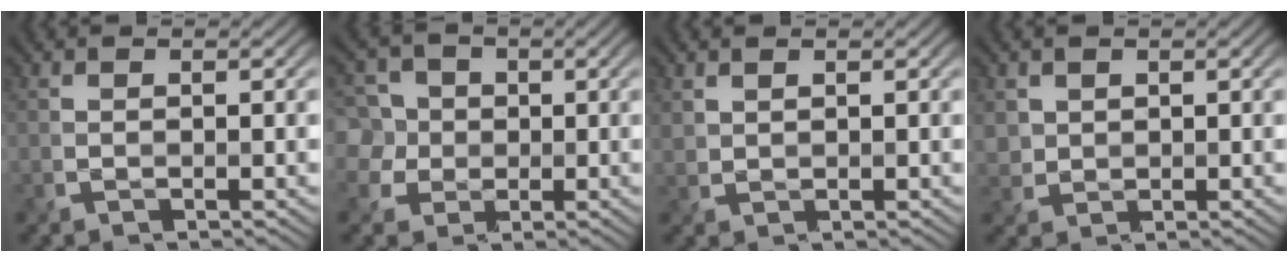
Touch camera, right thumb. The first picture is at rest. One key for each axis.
{"total": 7.3, "fx": 1.4, "fy": 6.5, "fz": 2.9, "tx": -0.088, "ty": 0.029, "tz": 0.009}
{"total": 1.1, "fx": 1.0, "fy": 0.4, "fz": 0.3, "tx": -0.015, "ty": 0.000, "tz": 0.029}
{"total": 2.0, "fx": 1.2, "fy": 1.6, "fz": 0.2, "tx": -0.014, "ty": -0.003, "tz": 0.029}